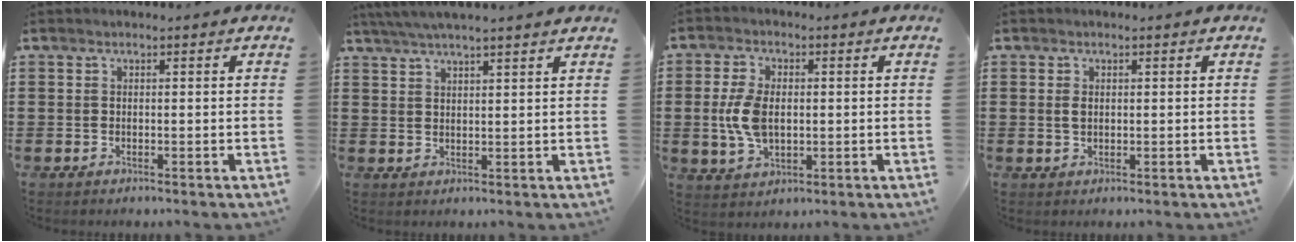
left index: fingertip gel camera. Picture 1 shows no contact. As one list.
[{"total": 3.8, "force": [3.4, -0.3, 1.7], "torque": [-0.042, -0.005, 0.062]}, {"total": 7.0, "force": [0.2, 4.1, 5.7], "torque": [-0.144, 0.001, -0.005]}, {"total": 1.4, "force": [0.3, 0.7, 1.1], "torque": [-0.026, 0.003, 0.005]}]